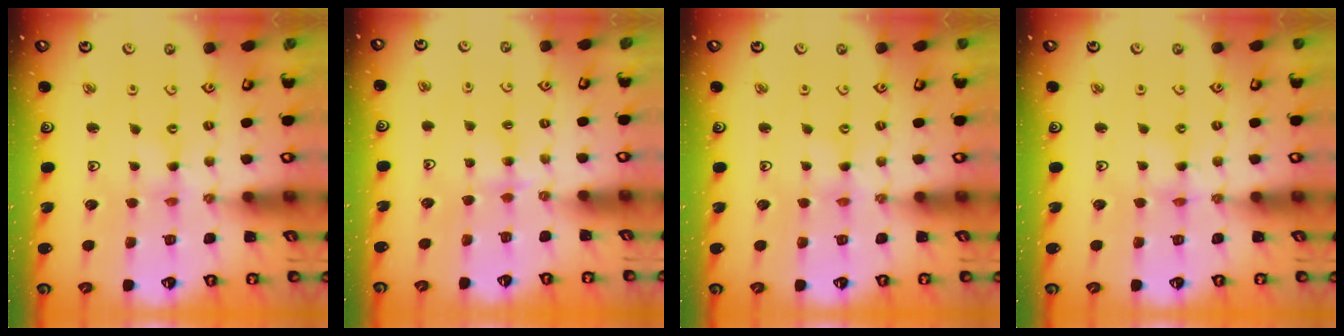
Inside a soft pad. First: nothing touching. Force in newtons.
{"total": 3.1, "press": 3.1, "slide": 0.6}
{"total": 0.7, "press": 0.7, "slide": 0.1}
{"total": 1.3, "press": 1.3, "slide": 0.2}